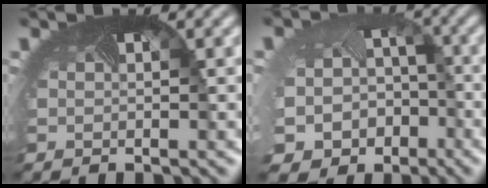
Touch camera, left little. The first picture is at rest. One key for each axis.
{"total": 11.0, "fx": -5.5, "fy": 9.2, "fz": 2.6, "tx": -0.086, "ty": -0.058, "tz": -0.086}